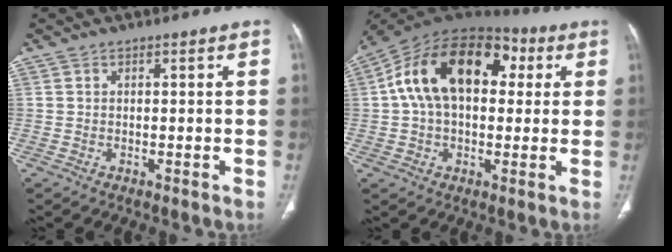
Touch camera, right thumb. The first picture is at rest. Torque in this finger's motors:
{"motor_torque": [2.32, 2.68, 0.61, -0.32, 0.32]}